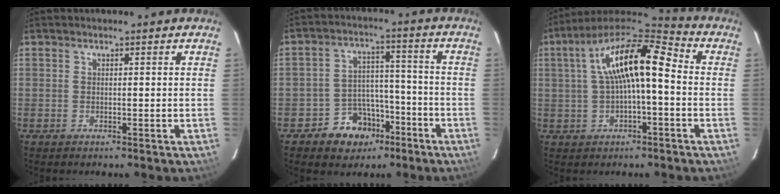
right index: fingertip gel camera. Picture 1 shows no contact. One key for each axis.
{"total": 9.0, "fx": -5.4, "fy": 6.7, "fz": 2.7, "tx": -0.059, "ty": 0.033, "tz": -0.070}
{"total": 14.1, "fx": 1.0, "fy": 4.7, "fz": 13.2, "tx": -0.239, "ty": 0.032, "tz": 0.013}